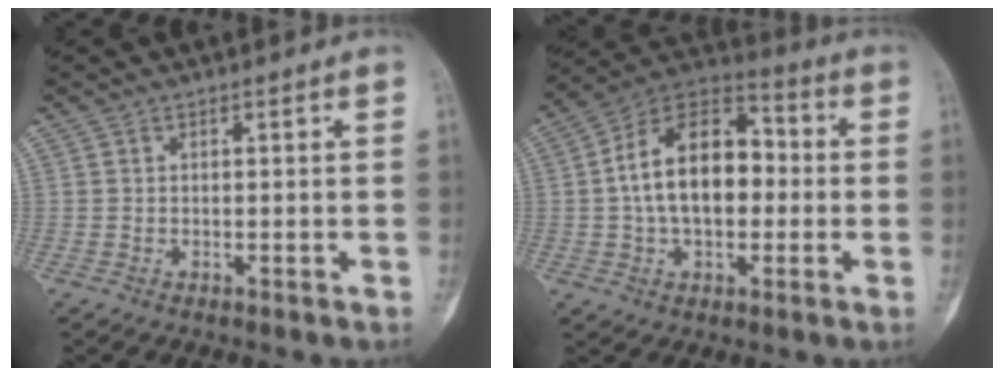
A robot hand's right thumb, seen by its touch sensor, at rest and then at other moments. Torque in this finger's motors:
{"motor_torque": [1.11, 1.02, 0.39, -0.18, 0.52]}